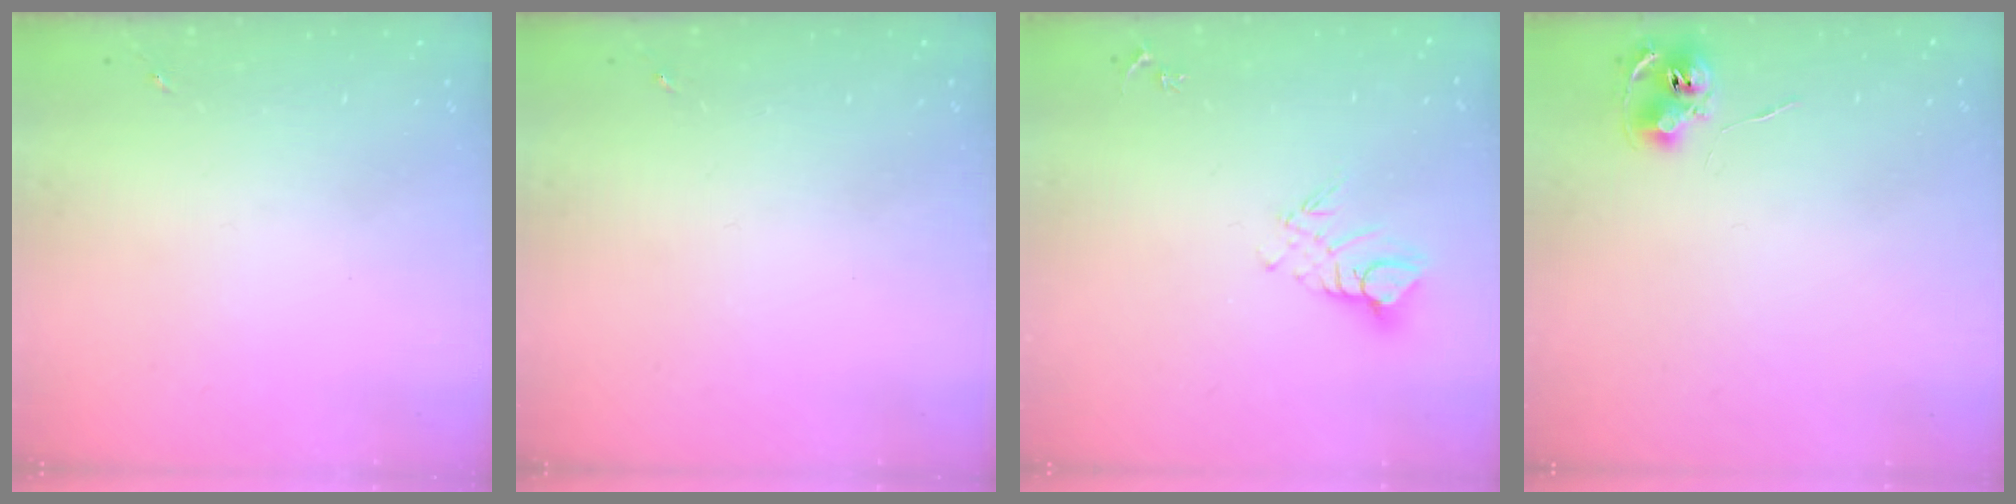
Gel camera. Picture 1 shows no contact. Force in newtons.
{"total": 0.0}
{"total": 7.9, "press": 7.8, "slide": 0.8}
{"total": 7.5, "press": 7.5, "slide": 0.5}